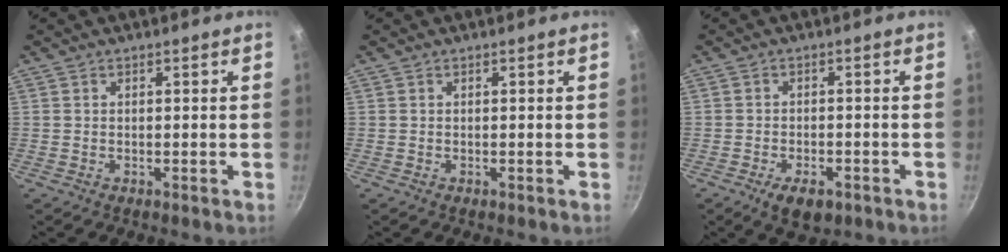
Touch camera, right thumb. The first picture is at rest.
{"total": 0.0}
{"total": 6.1, "force": [-3.2, 3.2, 4.1], "torque": [-0.057, 0.015, -0.046]}